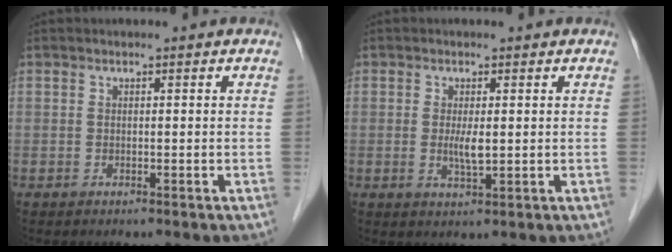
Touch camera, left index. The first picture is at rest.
{"total": 2.6, "force": [0.0, 0.4, 2.6], "torque": [-0.052, -0.009, 0.004]}